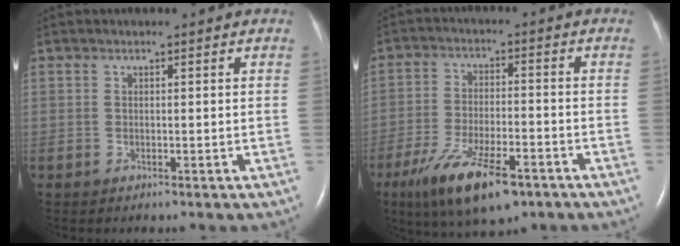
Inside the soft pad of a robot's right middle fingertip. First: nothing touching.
{"total": 12.7, "force": [-7.7, 3.7, 9.4], "torque": [-0.176, -0.020, -0.127]}